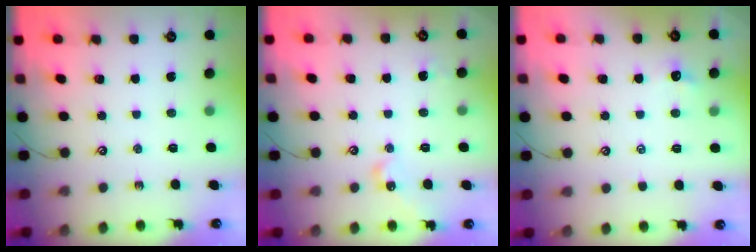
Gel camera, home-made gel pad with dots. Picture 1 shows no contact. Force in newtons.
{"total": 7.3, "press": 7.2, "slide": 0.8}
{"total": 0.7, "press": 0.4, "slide": 0.6}